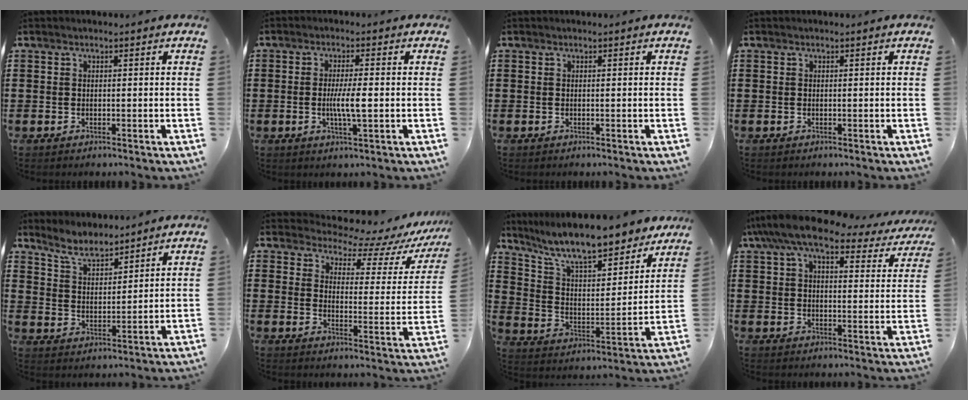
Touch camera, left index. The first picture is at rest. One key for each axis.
{"total": 4.8, "fx": -0.4, "fy": 0.6, "fz": 4.7, "tx": -0.089, "ty": -0.003, "tz": -0.012}
{"total": 0.0}
{"total": 0.0}
{"total": 5.6, "fx": 5.1, "fy": 1.2, "fz": 2.0, "tx": -0.058, "ty": -0.015, "tz": 0.092}
{"total": 5.6, "fx": 5.1, "fy": 1.2, "fz": 1.7, "tx": -0.048, "ty": -0.040, "tz": 0.082}
{"total": 10.4, "fx": 9.2, "fy": 1.3, "fz": 4.7, "tx": -0.130, "ty": -0.054, "tz": 0.158}
{"total": 9.6, "fx": 7.8, "fy": 2.5, "fz": 5.1, "tx": -0.120, "ty": -0.030, "tz": 0.136}